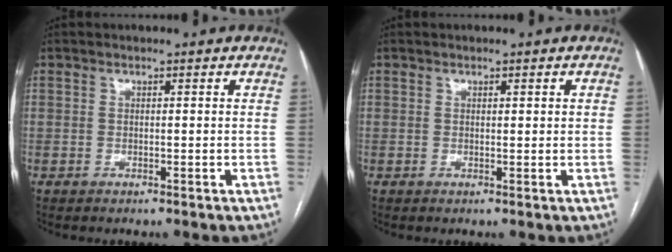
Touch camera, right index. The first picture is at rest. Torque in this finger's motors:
{"motor_torque": [-0.19, 0.25, -0.03, 0.00]}